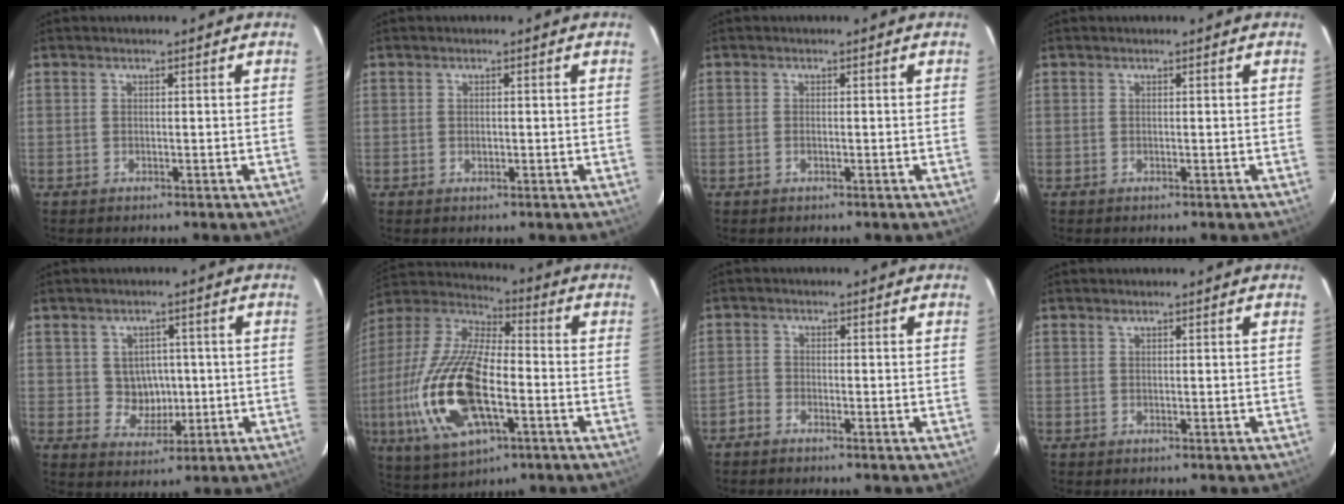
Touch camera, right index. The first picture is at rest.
{"total": 1.0, "force": [-0.1, 0.8, 0.7], "torque": [-0.011, 0.003, -0.001]}
{"total": 0.9, "force": [-0.3, 0.6, 0.6], "torque": [-0.012, 0.001, -0.006]}
{"total": 0.0}
{"total": 5.6, "force": [0.2, 5.2, 1.9], "torque": [-0.038, 0.011, 0.015]}
{"total": 22.3, "force": [-5.7, 9.5, 19.4], "torque": [-0.419, -0.019, -0.105]}
{"total": 1.6, "force": [-1.4, 0.9, 0.1], "torque": [-0.008, 0.003, -0.033]}
{"total": 0.0}